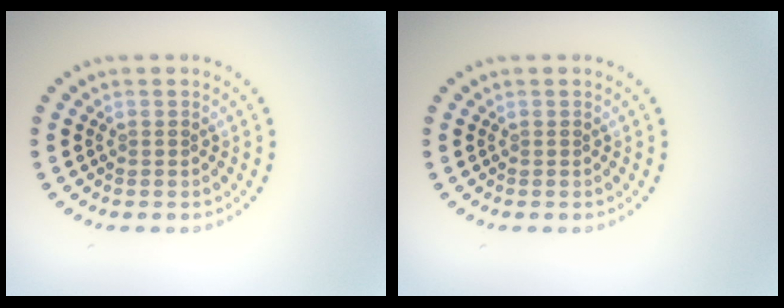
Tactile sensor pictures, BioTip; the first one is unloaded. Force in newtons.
{"total": 0.0}